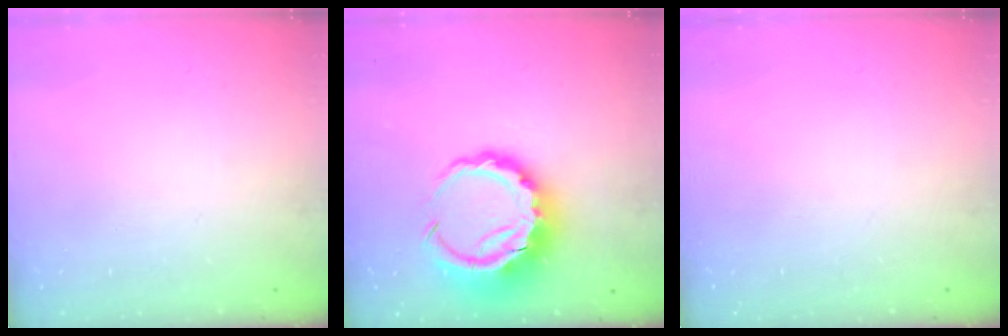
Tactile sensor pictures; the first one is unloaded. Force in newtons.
{"total": 10.7, "press": 10.4, "slide": 2.6}
{"total": 0.0}